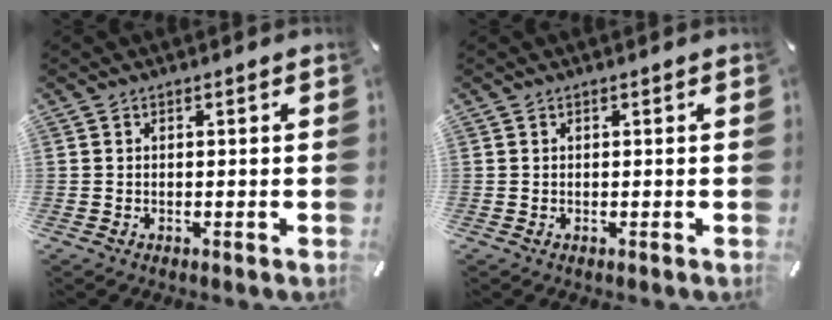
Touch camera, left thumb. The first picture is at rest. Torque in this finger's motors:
{"motor_torque": [0.00, 0.00, -0.06, -0.05, 0.00]}